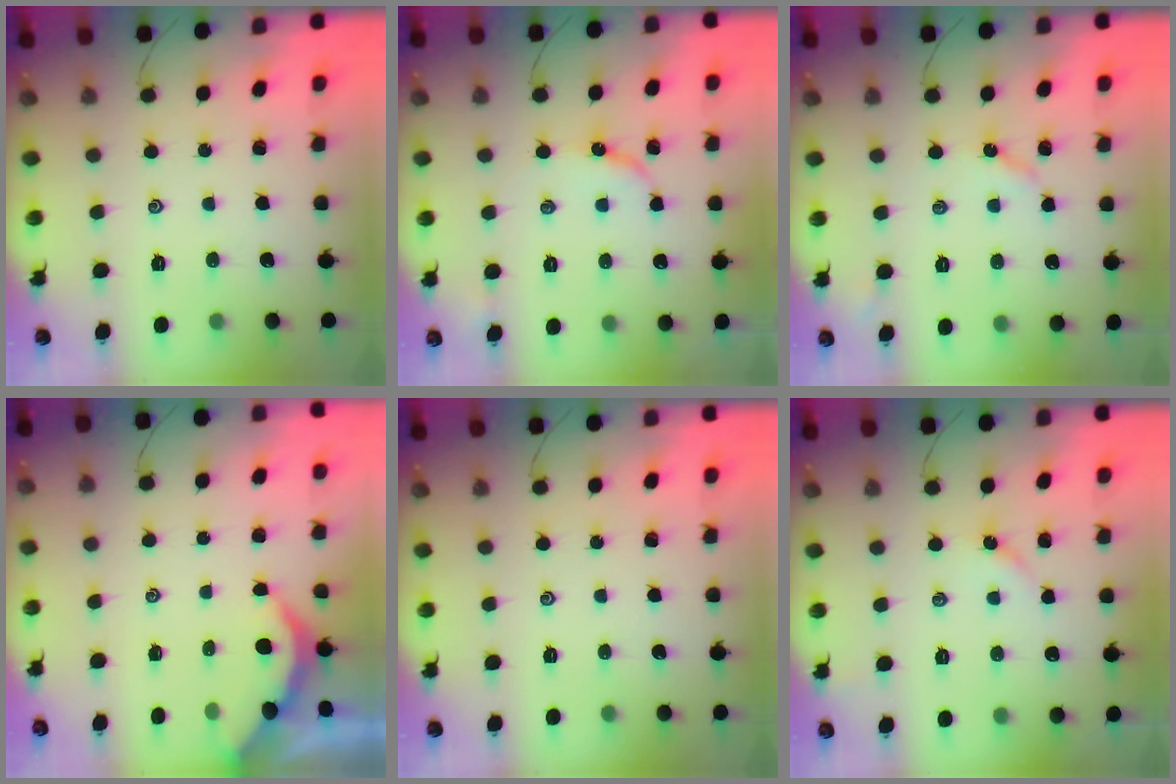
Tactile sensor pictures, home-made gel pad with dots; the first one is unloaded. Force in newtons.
{"total": 5.2, "press": 5.1, "slide": 0.6}
{"total": 3.3, "press": 3.3, "slide": 0.6}
{"total": 2.2, "press": 2.2, "slide": 0.4}
{"total": 0.0}
{"total": 2.9, "press": 2.9, "slide": 0.4}